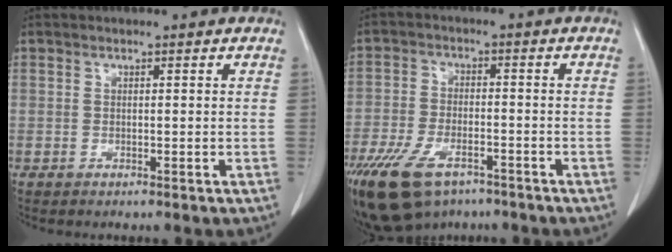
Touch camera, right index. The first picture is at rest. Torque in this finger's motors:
{"motor_torque": [1.21, -0.65, 0.59, 0.17]}